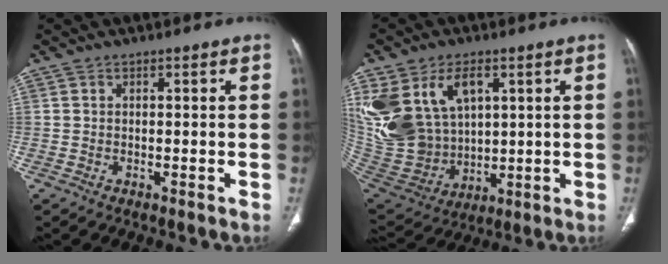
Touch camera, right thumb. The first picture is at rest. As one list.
[{"total": 21.8, "force": [7.3, 15.0, 14.1], "torque": [-0.297, -0.012, 0.165]}]